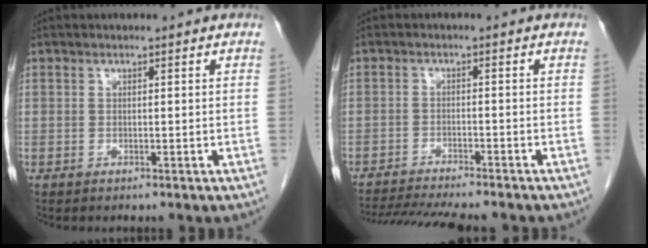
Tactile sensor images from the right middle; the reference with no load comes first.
{"total": 13.7, "force": [-12.3, 1.0, 5.9], "torque": [-0.093, -0.019, -0.177]}